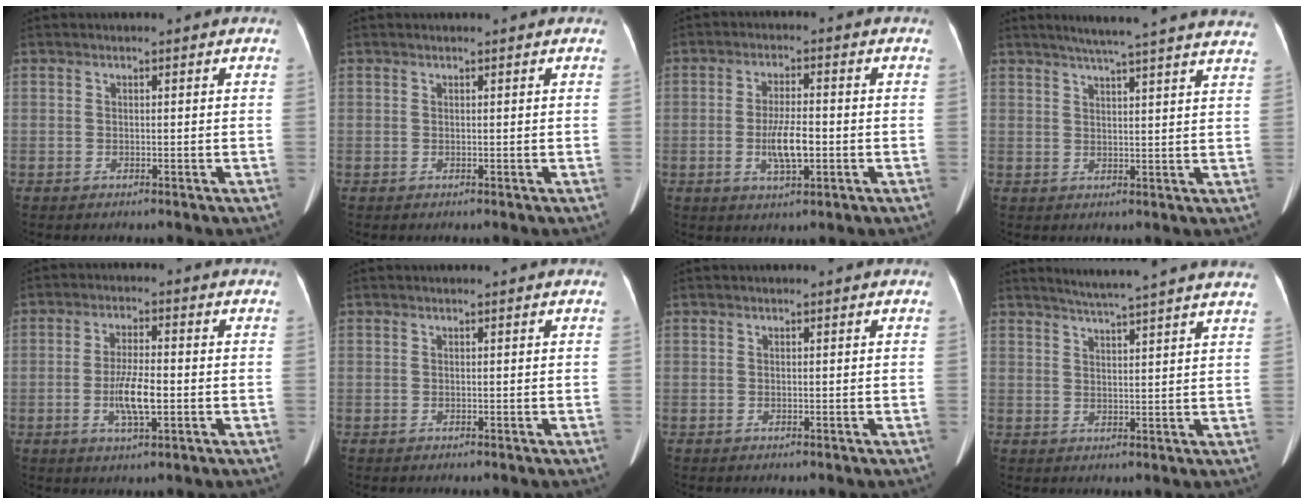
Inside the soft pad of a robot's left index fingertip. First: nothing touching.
{"total": 0.6, "force": [0.6, 0.0, 0.2], "torque": [-0.003, 0.007, 0.012]}
{"total": 5.8, "force": [-1.3, 1.4, 5.4], "torque": [-0.108, -0.003, -0.022]}
{"total": 20.7, "force": [18.4, 0.2, 9.5], "torque": [-0.140, -0.005, 0.224]}
{"total": 6.1, "force": [-1.5, 1.3, 5.8], "torque": [-0.116, -0.003, -0.026]}
{"total": 0.0}
{"total": 0.0}
{"total": 13.5, "force": [12.3, -0.9, 5.7], "torque": [-0.095, -0.006, 0.152]}